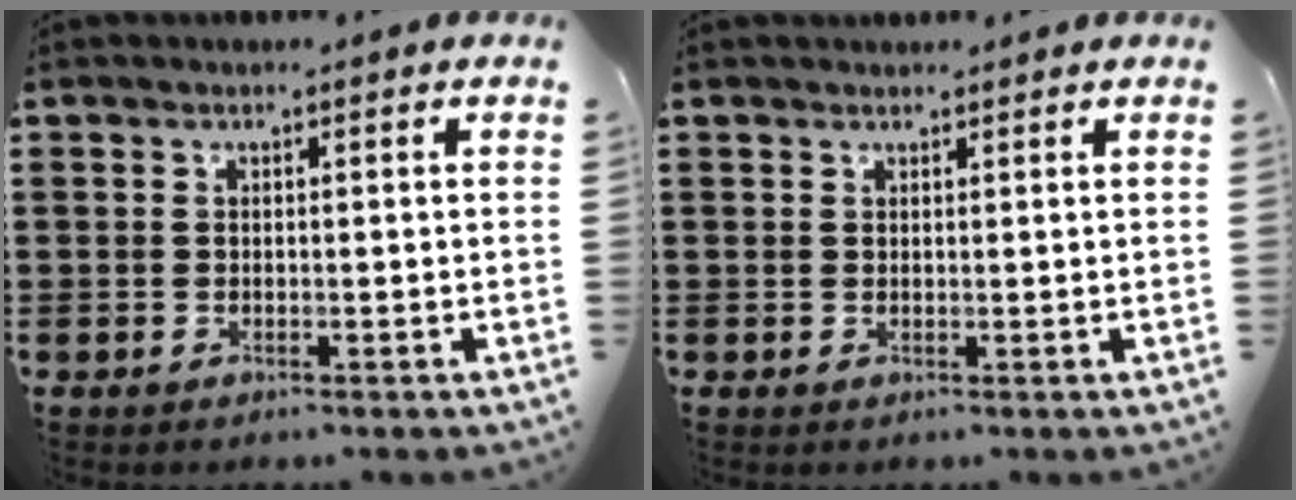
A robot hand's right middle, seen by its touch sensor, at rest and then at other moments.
{"total": 0.8, "force": [0.8, 0.2, 0.0], "torque": [0.006, -0.003, 0.013]}